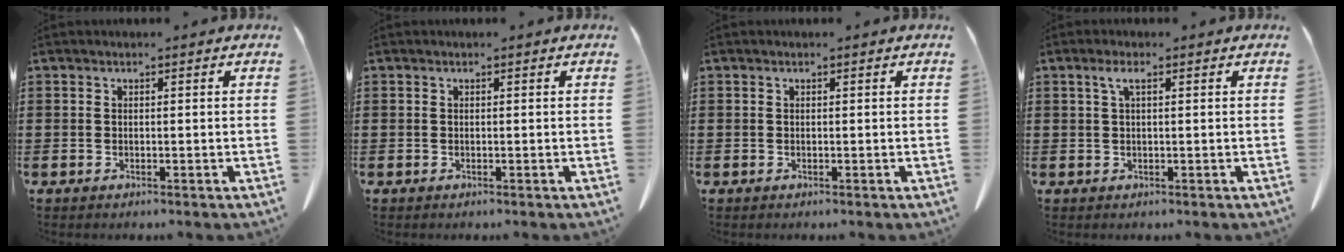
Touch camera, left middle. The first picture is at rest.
{"total": 0.0}
{"total": 0.0}
{"total": 2.0, "force": [0.6, 0.5, 1.9], "torque": [-0.039, 0.005, 0.010]}